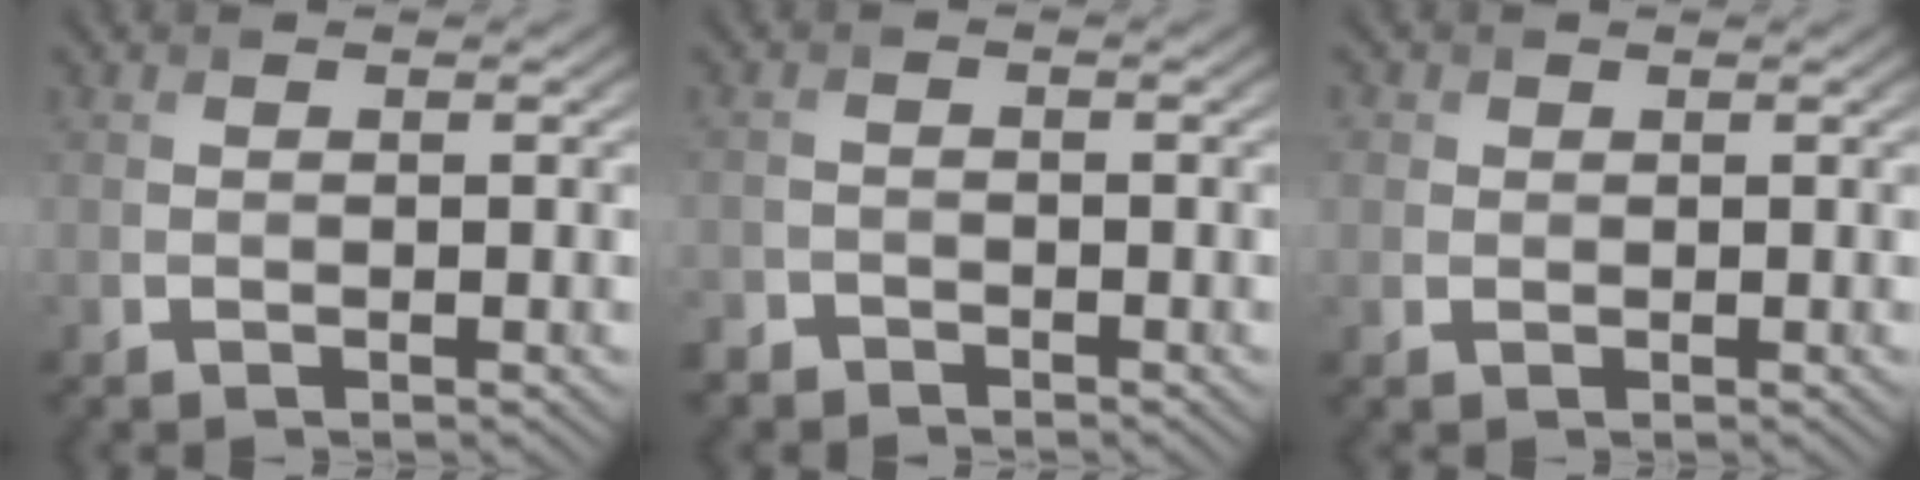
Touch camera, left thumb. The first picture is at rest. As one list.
[{"total": 2.2, "force": [-1.9, 1.0, 0.2], "torque": [-0.003, -0.005, -0.046]}, {"total": 1.5, "force": [0.5, 1.4, 0.3], "torque": [-0.005, -0.003, 0.004]}]